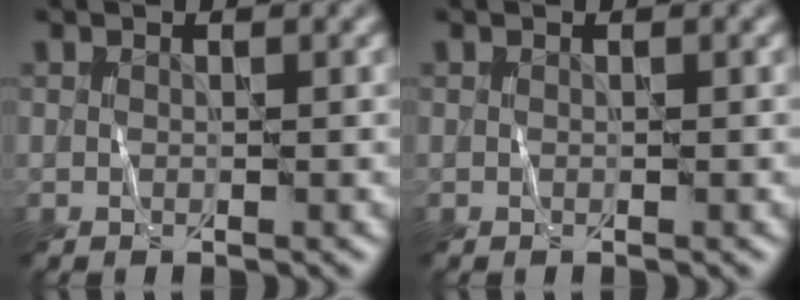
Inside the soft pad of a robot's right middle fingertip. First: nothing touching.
{"total": 0.0}